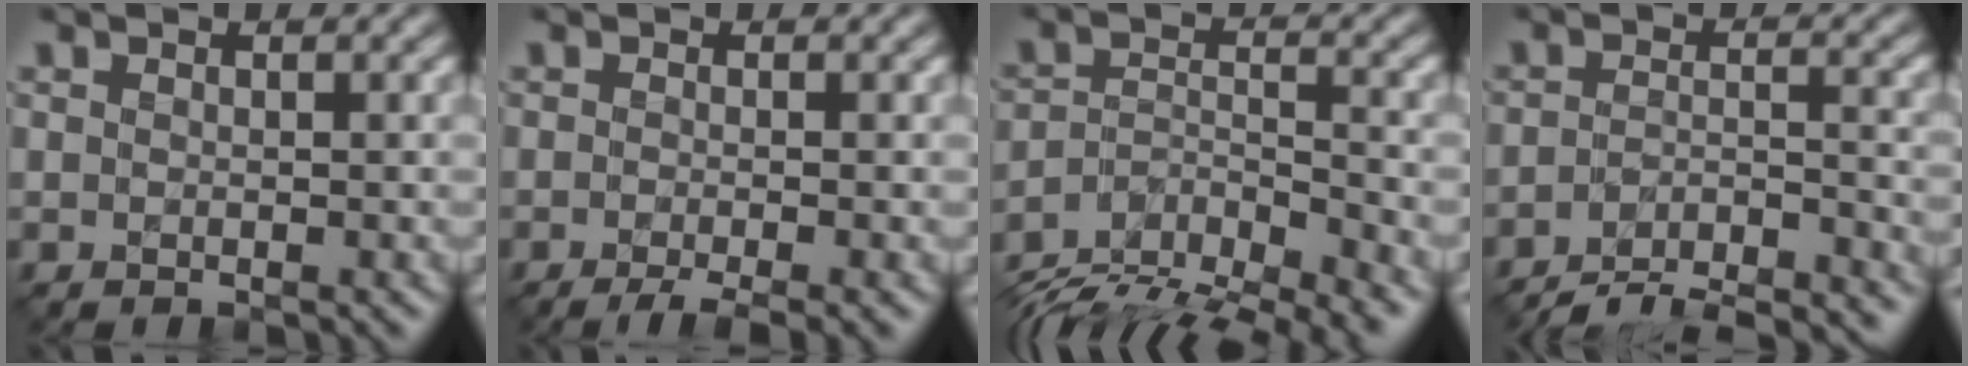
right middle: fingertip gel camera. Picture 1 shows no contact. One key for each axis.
{"total": 3.1, "fx": -1.9, "fy": 0.6, "fz": 2.4, "tx": -0.035, "ty": -0.004, "tz": -0.038}
{"total": 9.9, "fx": -8.7, "fy": 3.2, "fz": 3.5, "tx": -0.065, "ty": -0.011, "tz": -0.138}
{"total": 8.7, "fx": -7.8, "fy": 1.9, "fz": 3.3, "tx": -0.045, "ty": -0.006, "tz": -0.120}